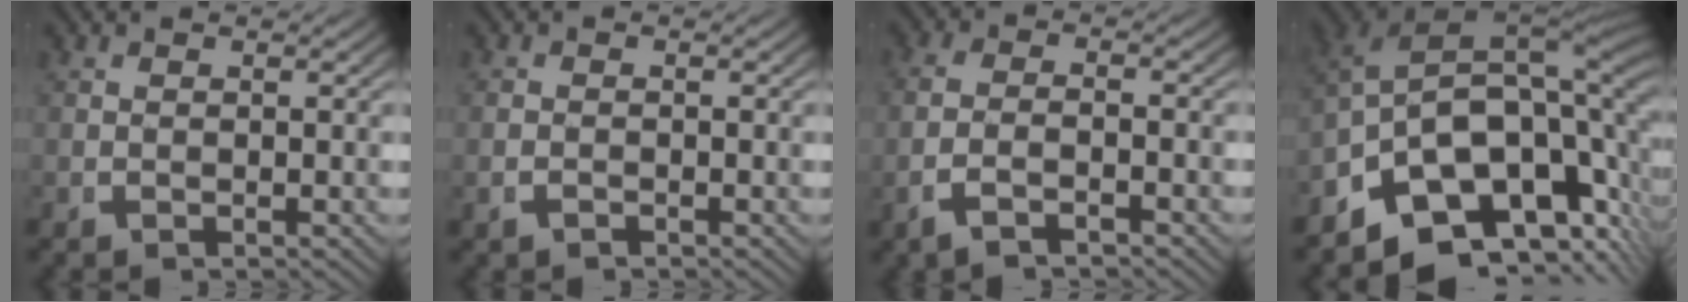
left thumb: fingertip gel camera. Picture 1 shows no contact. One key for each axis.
{"total": 0.7, "fx": -0.6, "fy": 0.3, "fz": 0.2, "tx": -0.007, "ty": -0.005, "tz": -0.008}
{"total": 2.5, "fx": -1.2, "fy": 1.1, "fz": 1.8, "tx": -0.047, "ty": -0.002, "tz": -0.022}
{"total": 19.3, "fx": -2.4, "fy": 13.4, "fz": 13.7, "tx": -0.249, "ty": -0.041, "tz": -0.038}